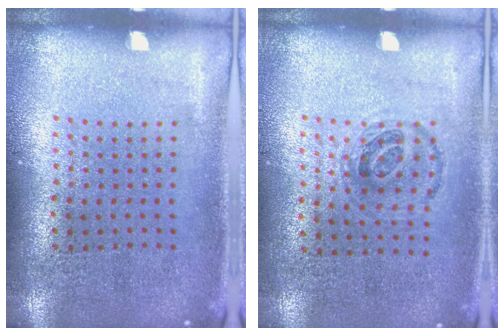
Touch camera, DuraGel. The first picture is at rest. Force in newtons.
{"total": 0.9, "press": 0.7, "slide": 0.5}